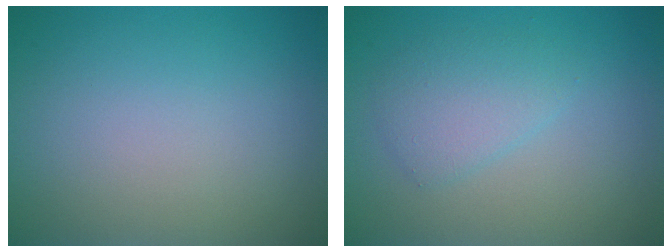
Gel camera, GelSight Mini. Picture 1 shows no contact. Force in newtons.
{"total": 2.4, "press": 2.4, "slide": 0.1}